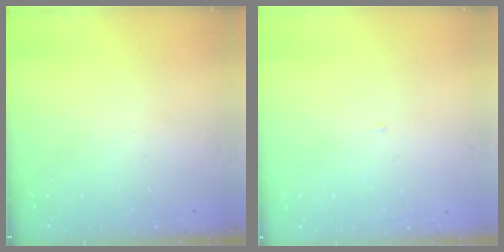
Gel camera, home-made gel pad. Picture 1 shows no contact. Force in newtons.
{"total": 2.0, "press": 2.0, "slide": 0.2}